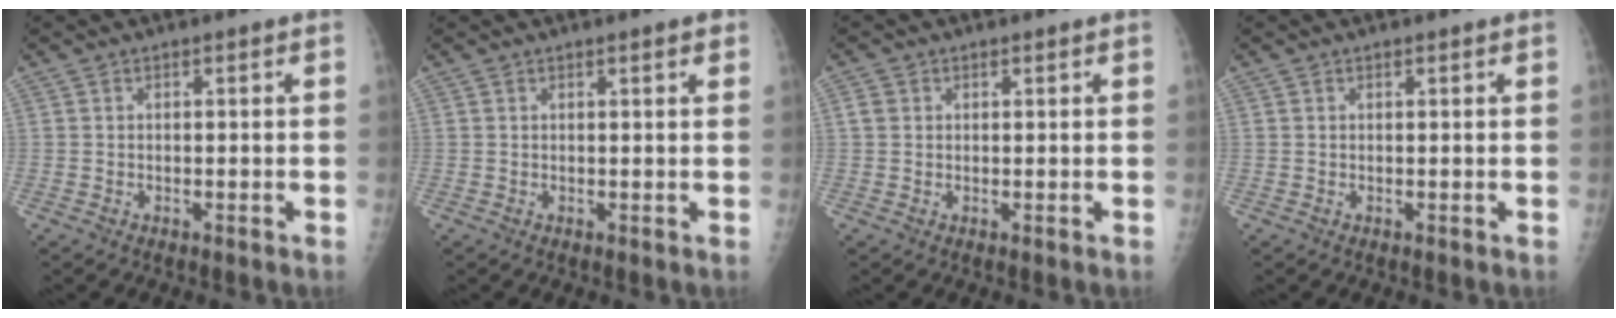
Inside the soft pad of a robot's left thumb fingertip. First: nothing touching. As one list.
[{"total": 1.6, "force": [1.0, 0.2, 1.3], "torque": [-0.017, -0.003, 0.011]}, {"total": 1.6, "force": [0.4, 1.4, 0.7], "torque": [-0.006, 0.000, 0.006]}, {"total": 0.0}]